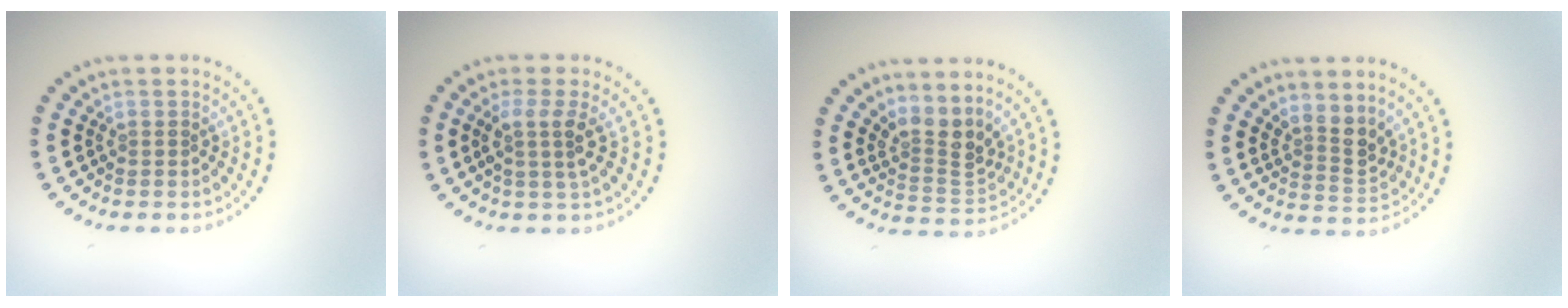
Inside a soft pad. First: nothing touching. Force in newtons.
{"total": 2.4, "press": 1.8, "slide": 1.6}
{"total": 3.3, "press": 2.2, "slide": 2.4}
{"total": 2.7, "press": 2.0, "slide": 1.8}